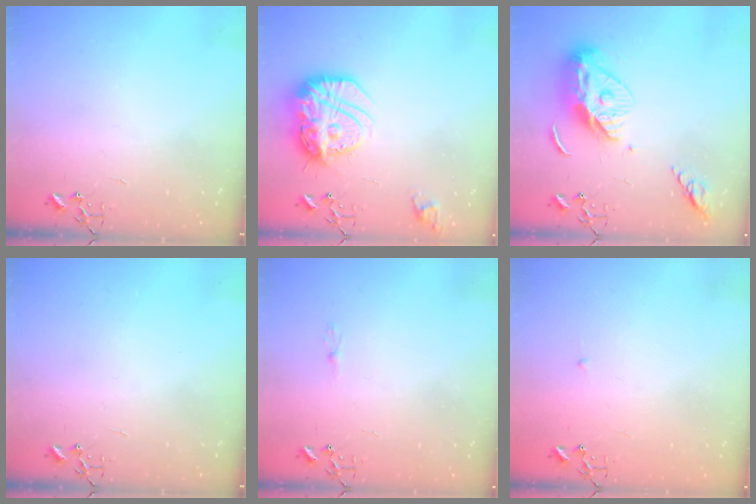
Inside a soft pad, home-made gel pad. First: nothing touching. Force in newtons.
{"total": 18.9, "press": 18.8, "slide": 1.8}
{"total": 12.7, "press": 12.7, "slide": 0.9}
{"total": 0.0}
{"total": 2.5, "press": 2.5, "slide": 0.3}
{"total": 2.3, "press": 2.3, "slide": 0.3}